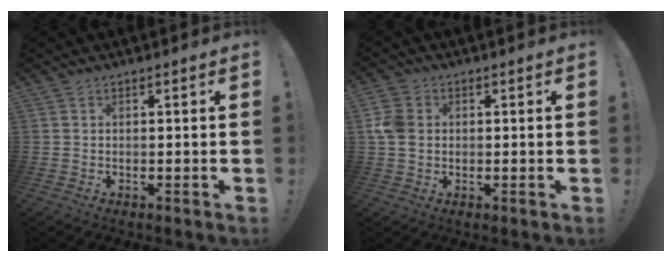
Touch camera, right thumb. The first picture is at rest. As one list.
[{"total": 7.1, "force": [0.4, 5.6, 4.2], "torque": [-0.084, 0.010, 0.009]}]